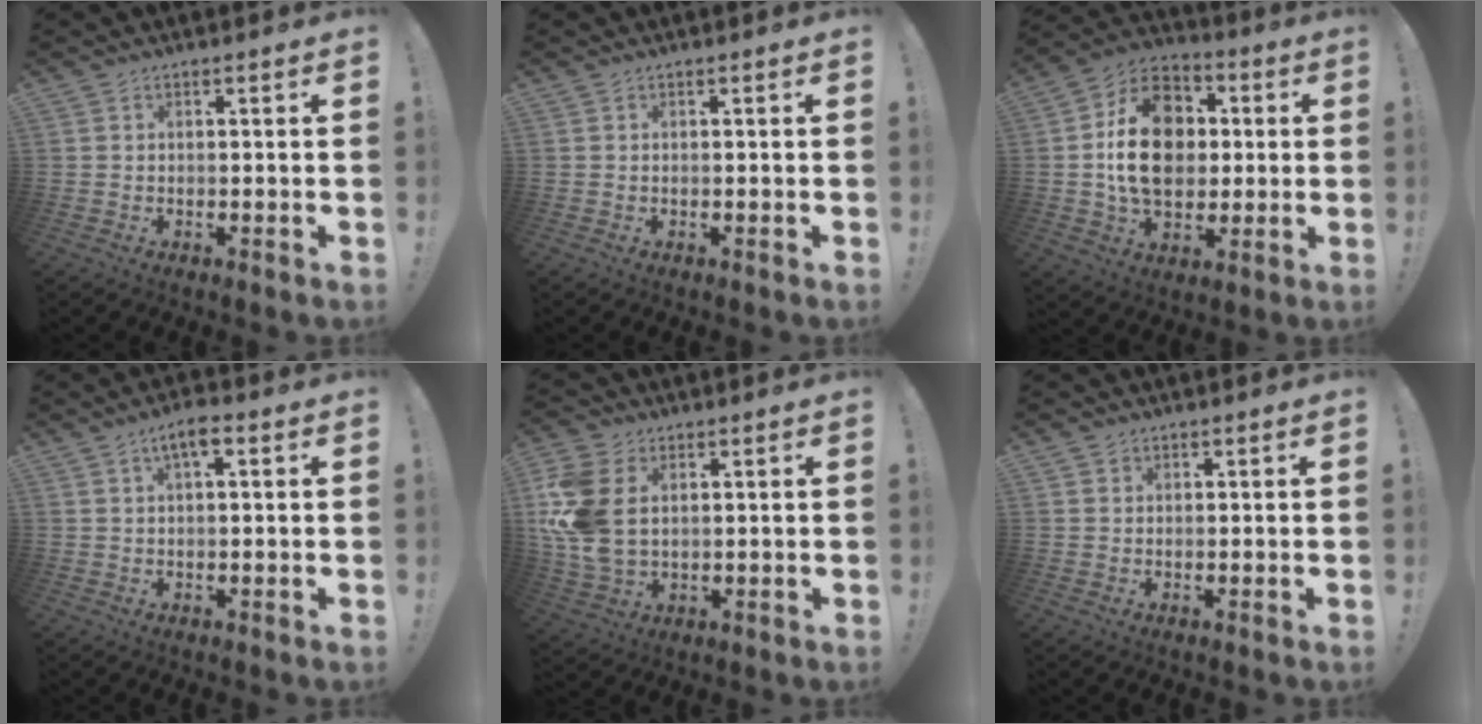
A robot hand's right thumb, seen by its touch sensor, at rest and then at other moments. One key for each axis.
{"total": 0.0}
{"total": 19.6, "fx": 0.9, "fy": 14.7, "fz": 12.9, "tx": -0.207, "ty": 0.018, "tz": 0.022}
{"total": 4.5, "fx": 1.8, "fy": 1.5, "fz": 3.9, "tx": -0.063, "ty": 0.001, "tz": 0.027}
{"total": 15.6, "fx": 3.2, "fy": 10.7, "fz": 10.9, "tx": -0.233, "ty": -0.011, "tz": 0.060}
{"total": 1.2, "fx": 0.9, "fy": 0.8, "fz": 0.1, "tx": 0.003, "ty": -0.001, "tz": 0.016}